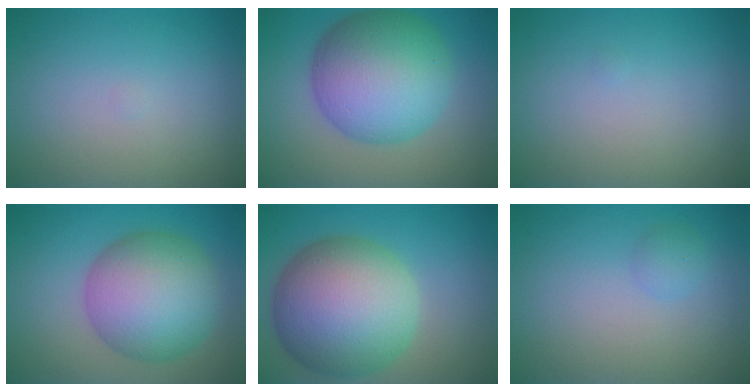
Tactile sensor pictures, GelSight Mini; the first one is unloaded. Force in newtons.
{"total": 11.6, "press": 11.6, "slide": 0.3}
{"total": 0.0}
{"total": 10.0, "press": 10.0, "slide": 0.2}
{"total": 13.6, "press": 13.6, "slide": 0.4}
{"total": 1.1, "press": 1.1, "slide": 0.1}